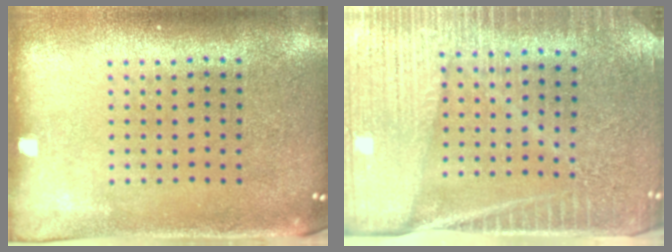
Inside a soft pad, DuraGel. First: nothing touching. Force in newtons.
{"total": 4.0, "press": 3.7, "slide": 1.6}